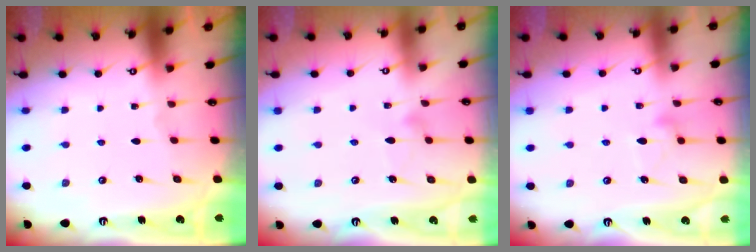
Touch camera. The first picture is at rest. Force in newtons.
{"total": 7.1, "press": 7.1, "slide": 0.3}
{"total": 11.3, "press": 11.2, "slide": 0.6}